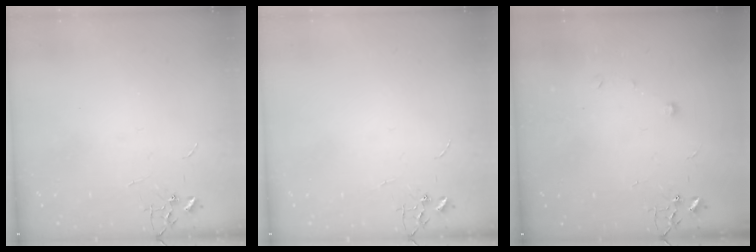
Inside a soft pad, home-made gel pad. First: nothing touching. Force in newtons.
{"total": 0.0}
{"total": 5.0, "press": 4.9, "slide": 0.8}